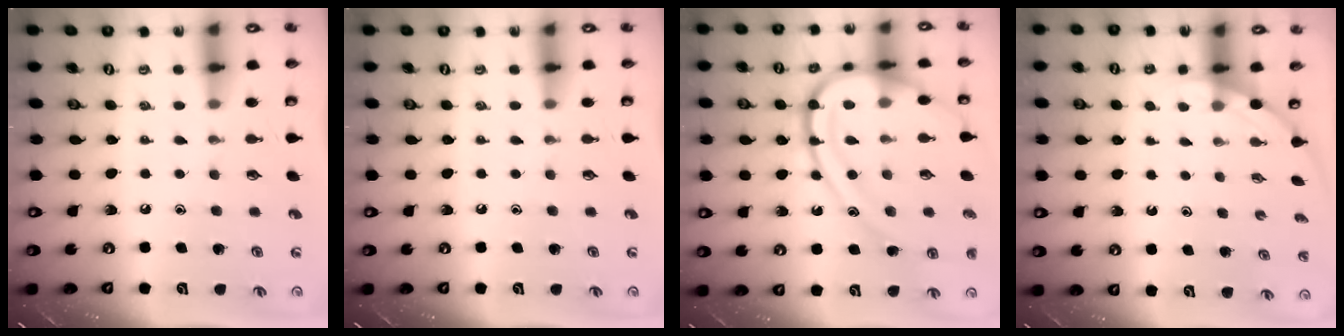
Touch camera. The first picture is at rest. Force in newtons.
{"total": 0.0}
{"total": 20.8, "press": 20.8, "slide": 1.5}
{"total": 1.7, "press": 1.7, "slide": 0.0}